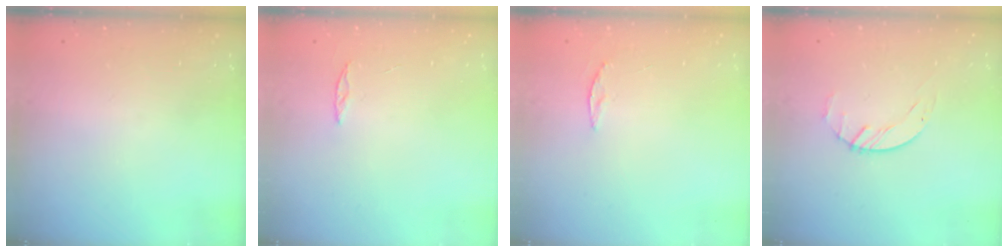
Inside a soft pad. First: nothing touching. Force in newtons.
{"total": 2.0, "press": 2.0, "slide": 0.2}
{"total": 3.3, "press": 3.3, "slide": 0.4}
{"total": 1.6, "press": 1.6, "slide": 0.3}